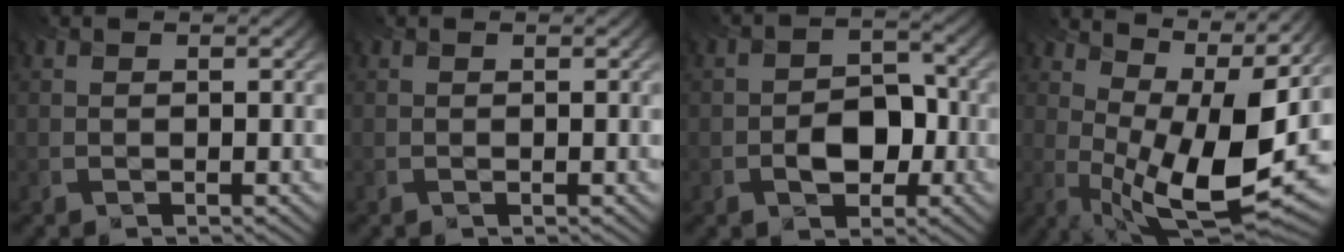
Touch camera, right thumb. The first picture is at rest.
{"total": 0.0}
{"total": 5.3, "force": [-1.6, 3.6, 3.6], "torque": [-0.043, -0.002, -0.030]}
{"total": 14.0, "force": [3.4, 5.8, 12.3], "torque": [-0.208, -0.007, 0.074]}